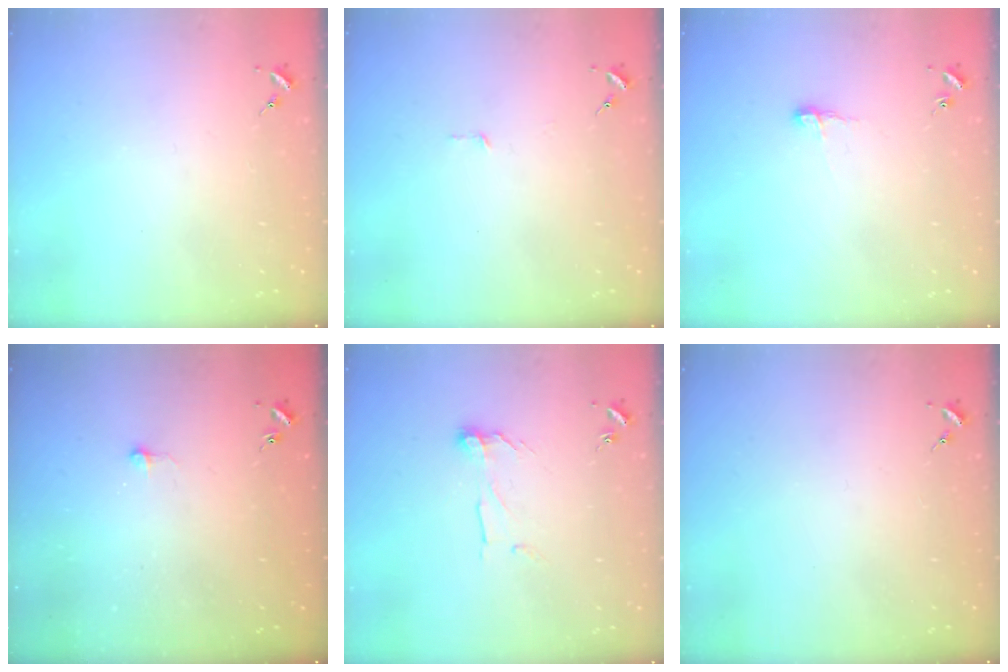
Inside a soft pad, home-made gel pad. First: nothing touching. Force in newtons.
{"total": 2.8, "press": 2.8, "slide": 0.2}
{"total": 5.7, "press": 5.6, "slide": 0.6}
{"total": 6.1, "press": 6.1, "slide": 0.4}
{"total": 7.0, "press": 7.0, "slide": 0.3}
{"total": 0.0}